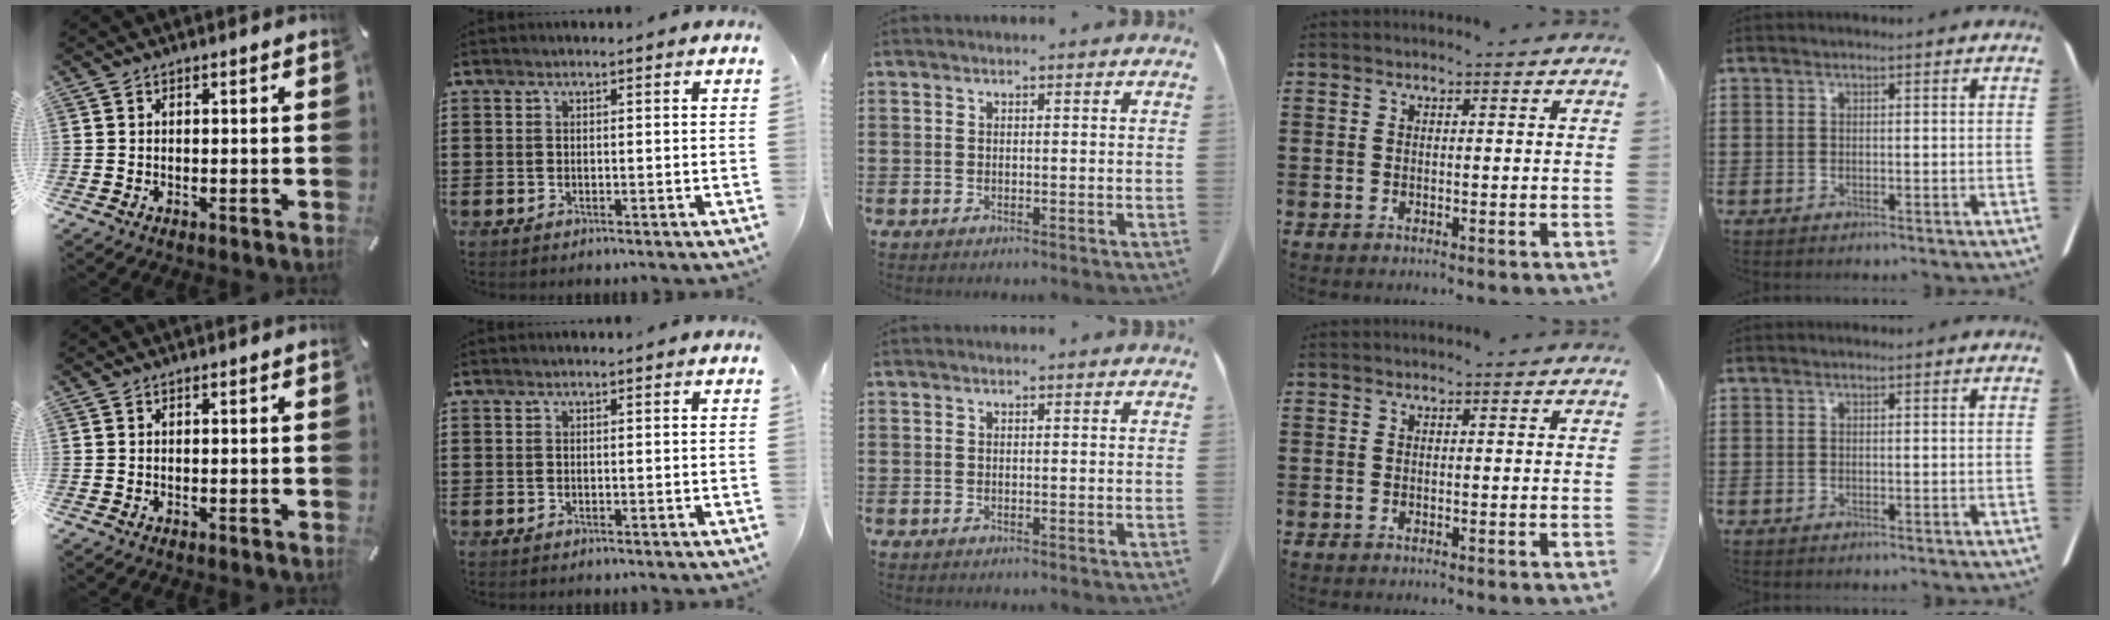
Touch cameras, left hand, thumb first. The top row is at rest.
{}